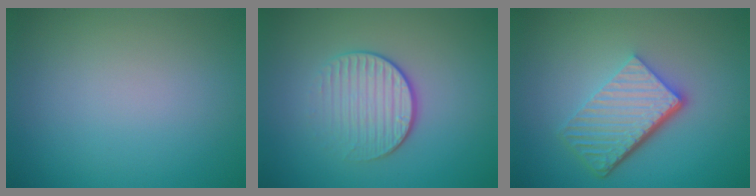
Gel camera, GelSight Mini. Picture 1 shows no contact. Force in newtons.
{"total": 3.6, "press": 2.6, "slide": 2.5}
{"total": 6.1, "press": 4.1, "slide": 4.5}